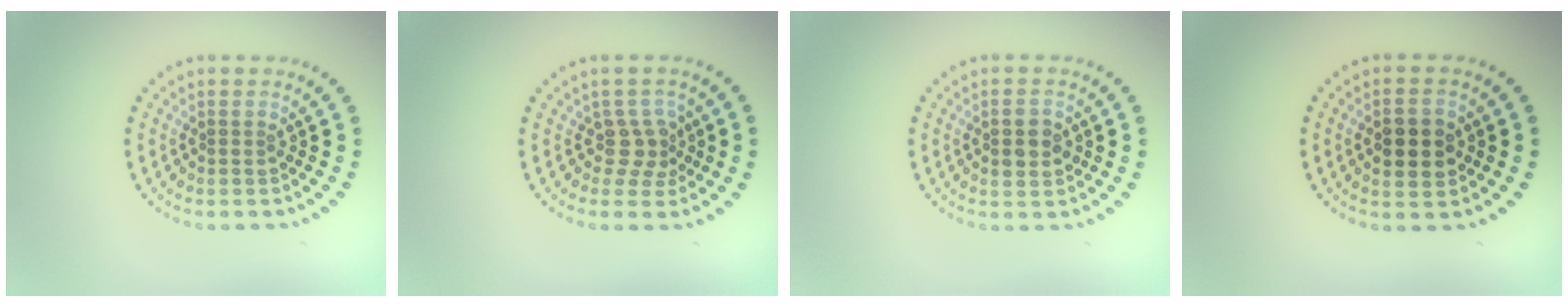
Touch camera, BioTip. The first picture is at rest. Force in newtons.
{"total": 2.2, "press": 1.6, "slide": 1.5}
{"total": 2.3, "press": 2.3, "slide": 0.1}
{"total": 3.8, "press": 3.8, "slide": 0.2}